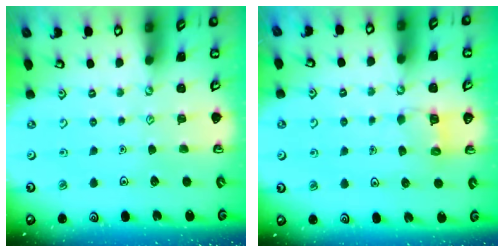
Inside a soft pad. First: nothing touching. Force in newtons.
{"total": 4.5, "press": 4.5, "slide": 0.4}